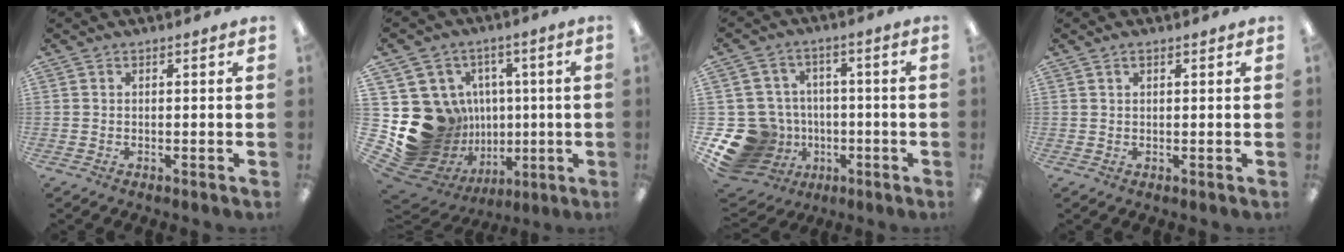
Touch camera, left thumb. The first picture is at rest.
{"total": 20.8, "force": [-1.8, 19.3, 7.4], "torque": [-0.135, -0.023, 0.041]}
{"total": 16.9, "force": [-5.2, 14.8, 6.4], "torque": [-0.135, 0.033, -0.060]}
{"total": 1.3, "force": [0.8, 0.7, 0.8], "torque": [-0.018, 0.003, 0.013]}